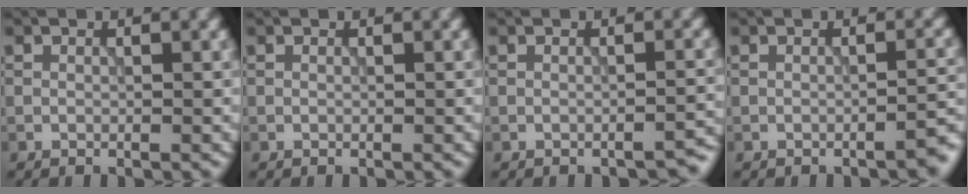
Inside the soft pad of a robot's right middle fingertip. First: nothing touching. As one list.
[{"total": 0.0}, {"total": 1.6, "force": [-1.5, 0.2, 0.4], "torque": [0.004, 0.007, -0.022]}, {"total": 2.0, "force": [-1.5, 0.3, 1.3], "torque": [-0.007, 0.010, -0.026]}]